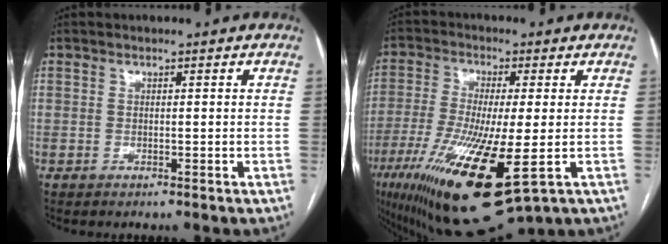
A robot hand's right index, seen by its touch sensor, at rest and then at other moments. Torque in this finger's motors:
{"motor_torque": [1.99, -0.14, 0.64, 0.18]}